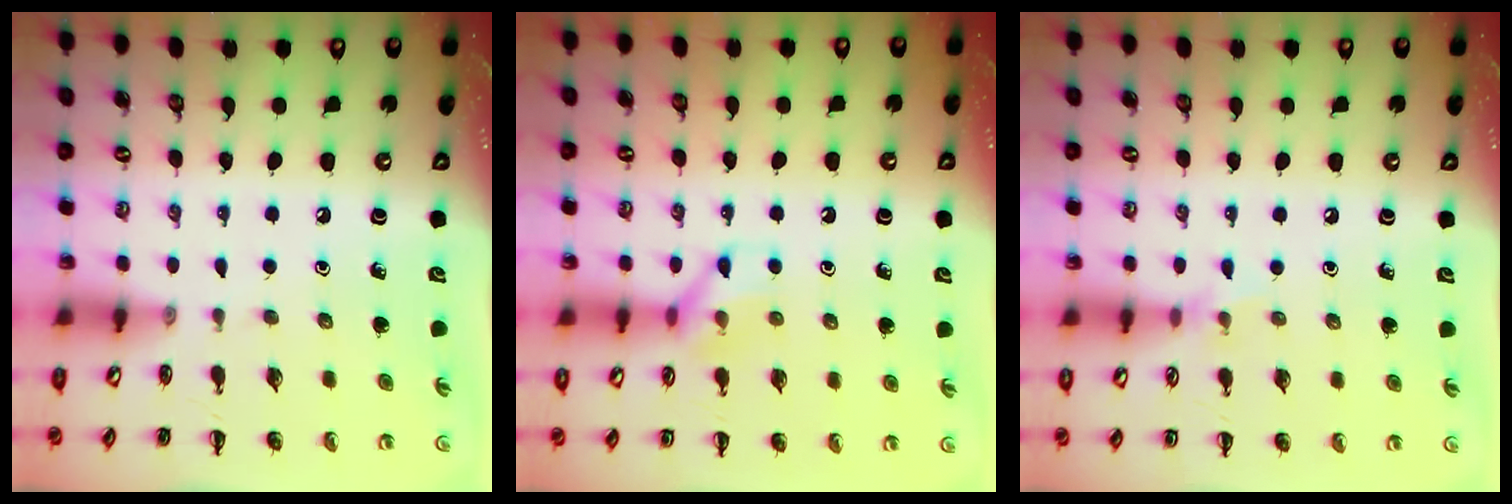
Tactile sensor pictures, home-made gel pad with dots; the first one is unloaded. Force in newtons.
{"total": 8.0, "press": 8.0, "slide": 0.5}
{"total": 4.8, "press": 4.5, "slide": 1.8}